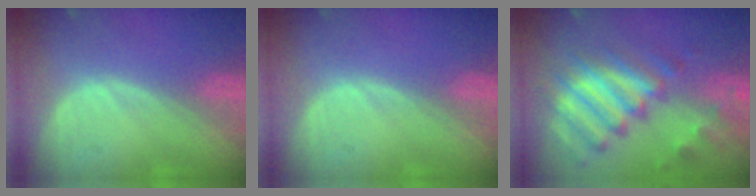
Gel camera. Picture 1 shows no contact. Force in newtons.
{"total": 0.0}
{"total": 11.8, "press": 10.2, "slide": 5.9}